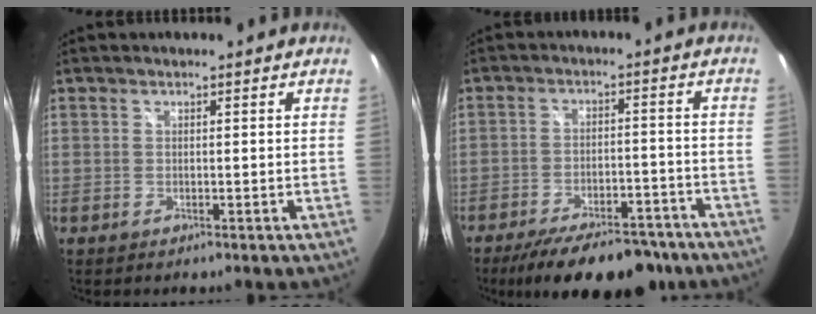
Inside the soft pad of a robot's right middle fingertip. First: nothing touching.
{"total": 18.0, "force": [-14.2, 6.3, 9.0], "torque": [-0.165, -0.019, -0.194]}